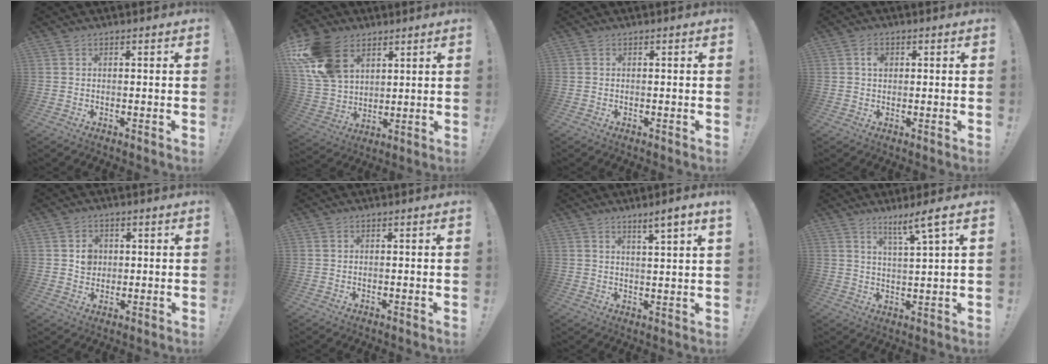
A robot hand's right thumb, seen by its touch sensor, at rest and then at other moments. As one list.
[{"total": 18.1, "force": [8.5, 12.7, 9.7], "torque": [-0.188, -0.036, 0.166]}, {"total": 0.0}, {"total": 2.8, "force": [0.6, 2.1, 1.8], "torque": [-0.014, -0.003, 0.004]}, {"total": 4.7, "force": [0.9, 4.3, 1.9], "torque": [-0.011, -0.004, 0.012]}, {"total": 0.0}, {"total": 4.7, "force": [3.2, -0.9, 3.3], "torque": [-0.041, -0.024, 0.048]}, {"total": 6.7, "force": [4.5, -0.4, 4.9], "torque": [-0.076, -0.028, 0.069]}]